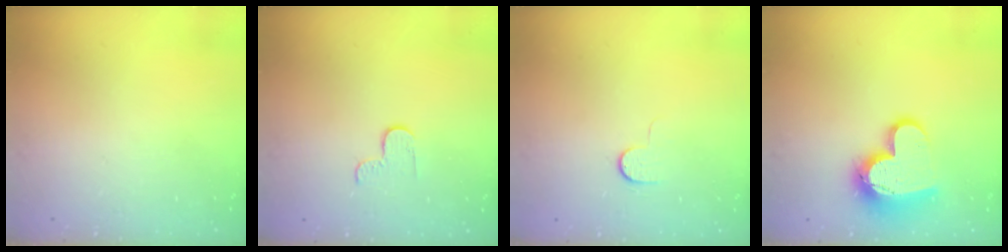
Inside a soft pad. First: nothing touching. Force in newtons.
{"total": 3.0, "press": 3.0, "slide": 0.4}
{"total": 5.0, "press": 5.0, "slide": 0.5}
{"total": 15.0, "press": 15.0, "slide": 1.0}